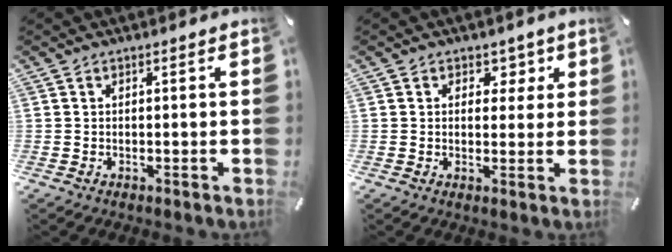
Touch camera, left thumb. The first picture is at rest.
{"total": 4.3, "force": [1.5, 3.7, 1.5], "torque": [0.007, -0.009, 0.016]}